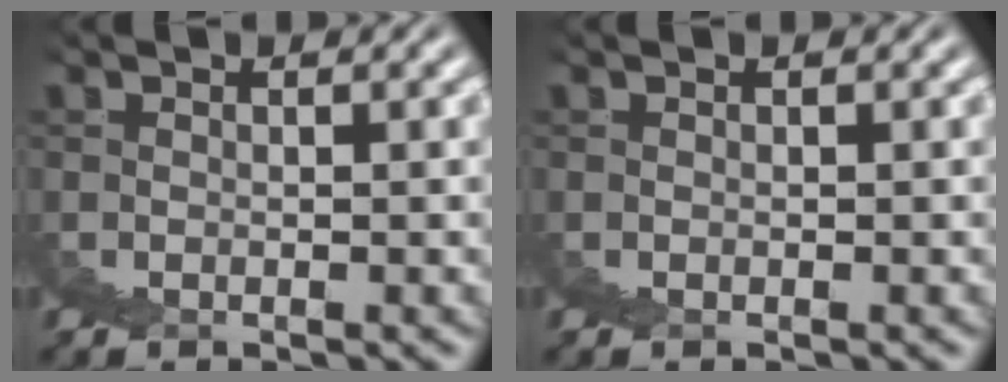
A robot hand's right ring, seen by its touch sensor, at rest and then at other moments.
{"total": 0.0}